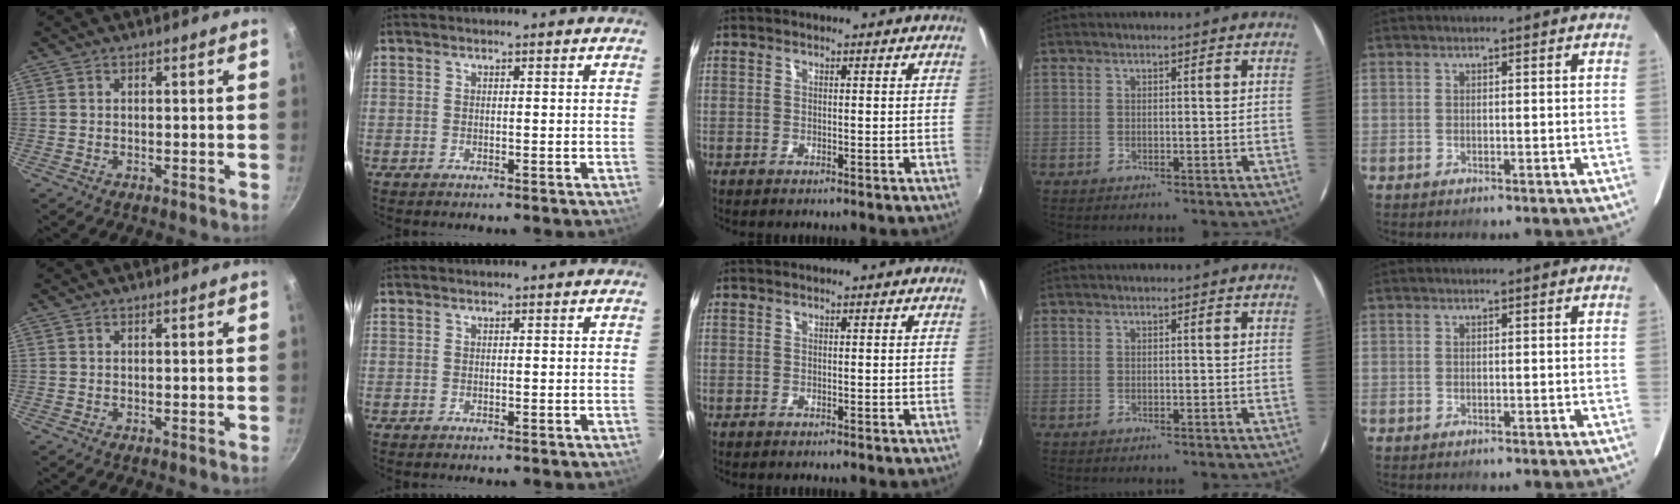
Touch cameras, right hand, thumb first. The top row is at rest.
{}